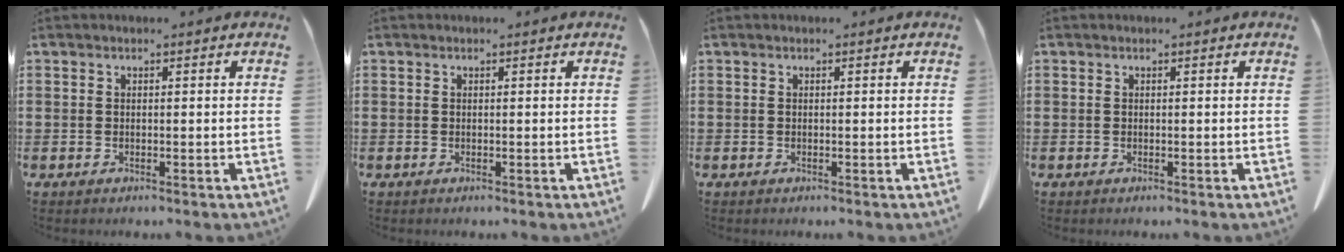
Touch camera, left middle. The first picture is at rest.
{"total": 0.0}
{"total": 0.0}
{"total": 0.0}